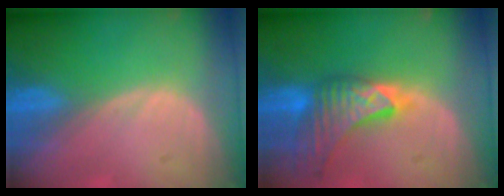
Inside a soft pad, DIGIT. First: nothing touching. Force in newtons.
{"total": 9.0, "press": 8.5, "slide": 3.2}